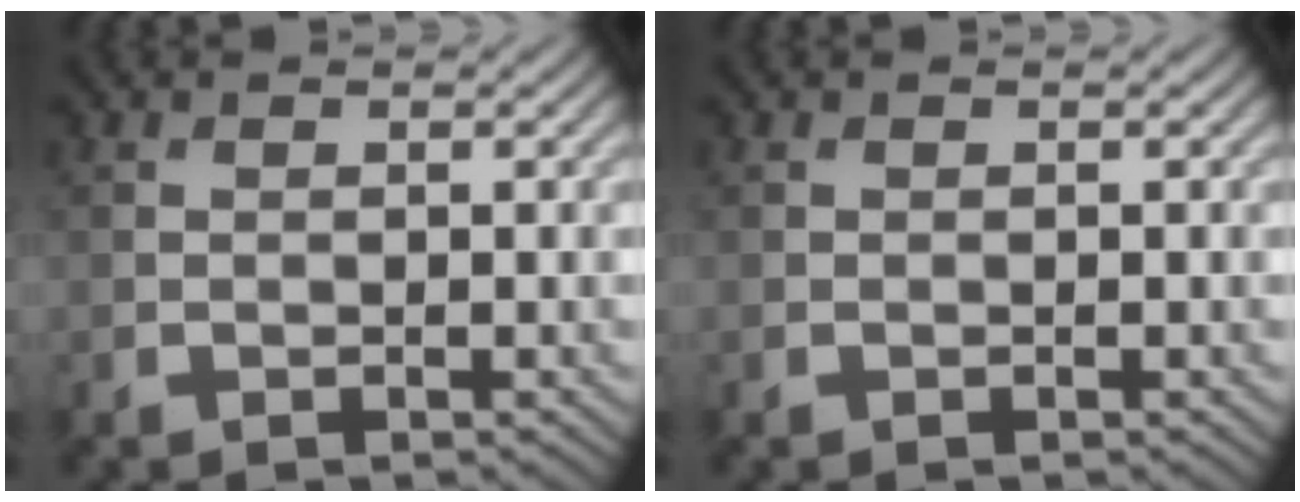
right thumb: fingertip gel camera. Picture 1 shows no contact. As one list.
[{"total": 0.0}]